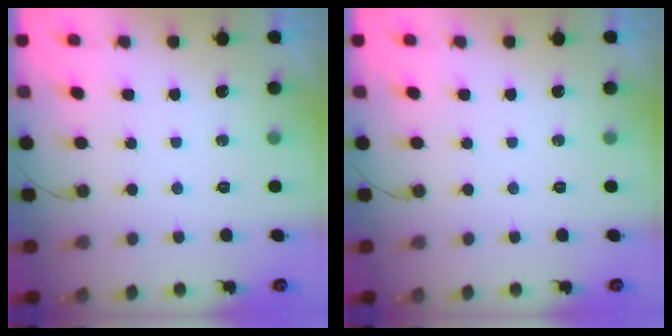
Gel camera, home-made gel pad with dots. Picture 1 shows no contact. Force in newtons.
{"total": 0.0}